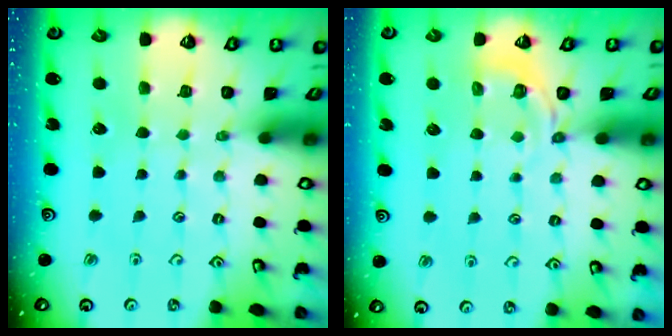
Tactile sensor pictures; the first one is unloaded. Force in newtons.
{"total": 2.8, "press": 2.1, "slide": 1.8}